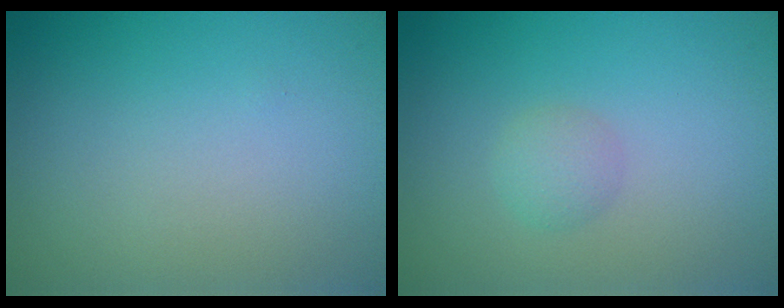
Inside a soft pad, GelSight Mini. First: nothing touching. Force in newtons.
{"total": 1.4, "press": 1.4, "slide": 0.1}